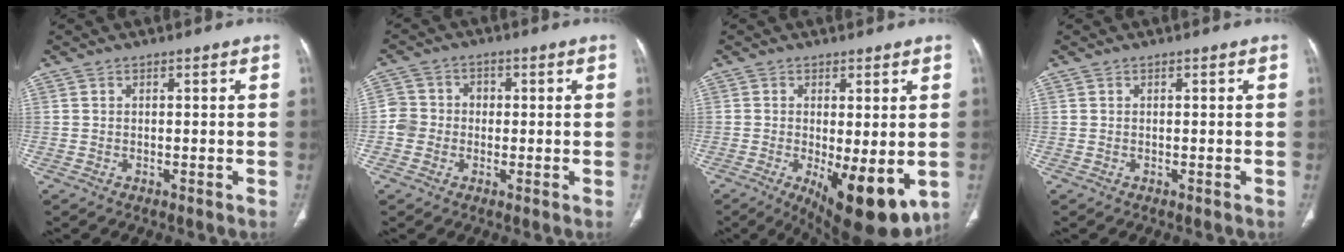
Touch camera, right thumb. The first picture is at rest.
{"total": 5.1, "force": [-0.9, 4.8, 1.4], "torque": [-0.008, 0.018, -0.025]}
{"total": 12.8, "force": [-3.3, 4.6, 11.5], "torque": [-0.161, -0.027, -0.033]}
{"total": 0.0}